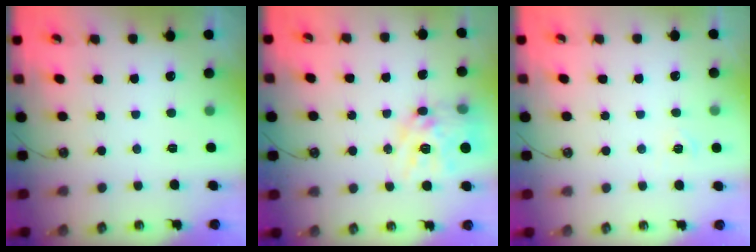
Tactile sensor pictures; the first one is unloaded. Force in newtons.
{"total": 14.4, "press": 14.3, "slide": 1.2}
{"total": 4.1, "press": 4.1, "slide": 0.5}